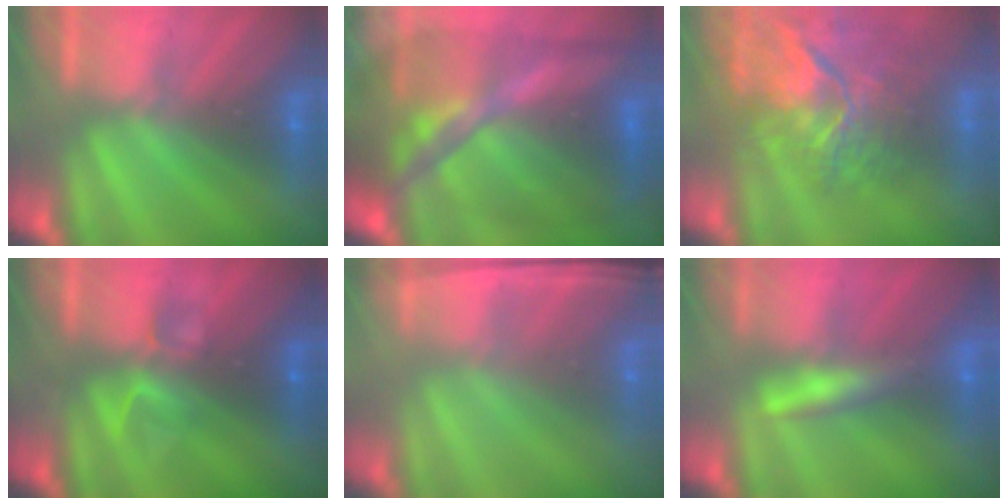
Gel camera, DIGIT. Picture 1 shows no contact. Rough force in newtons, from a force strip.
{"total": 11.0}
{"total": 7.7}
{"total": 3.5}
{"total": 1.3}
{"total": 2.6}